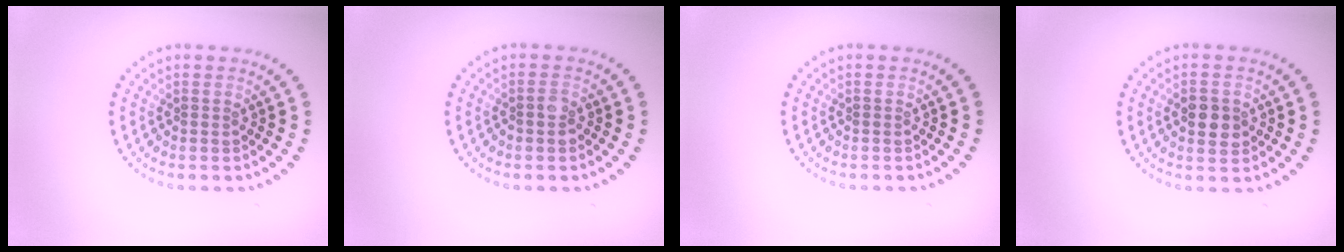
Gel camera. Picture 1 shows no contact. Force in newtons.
{"total": 1.1, "press": 1.0, "slide": 0.5}
{"total": 0.0}
{"total": 2.7, "press": 2.7, "slide": 0.2}